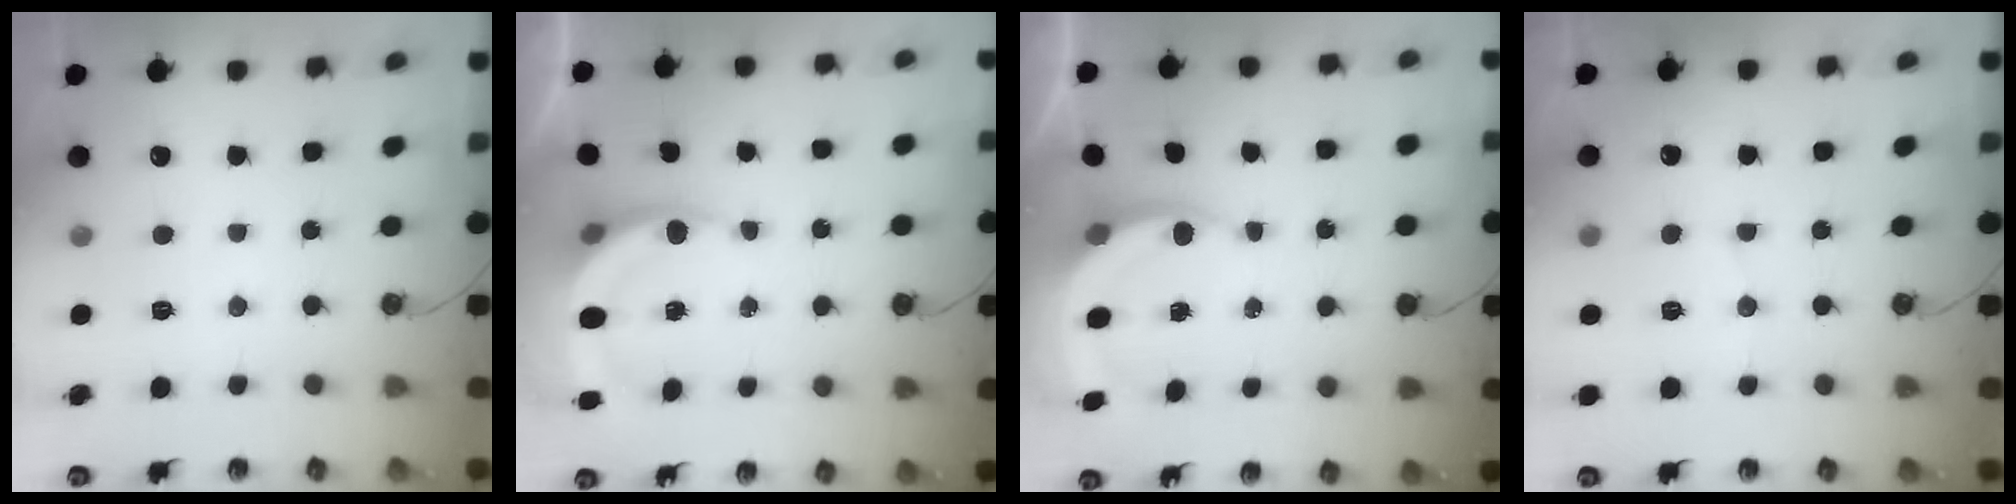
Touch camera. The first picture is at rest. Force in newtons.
{"total": 6.3, "press": 6.0, "slide": 2.0}
{"total": 5.5, "press": 5.4, "slide": 0.4}
{"total": 4.4, "press": 4.2, "slide": 1.2}